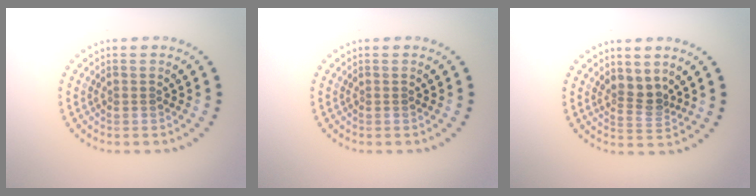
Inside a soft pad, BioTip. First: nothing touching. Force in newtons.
{"total": 0.0}
{"total": 2.3, "press": 1.8, "slide": 1.6}